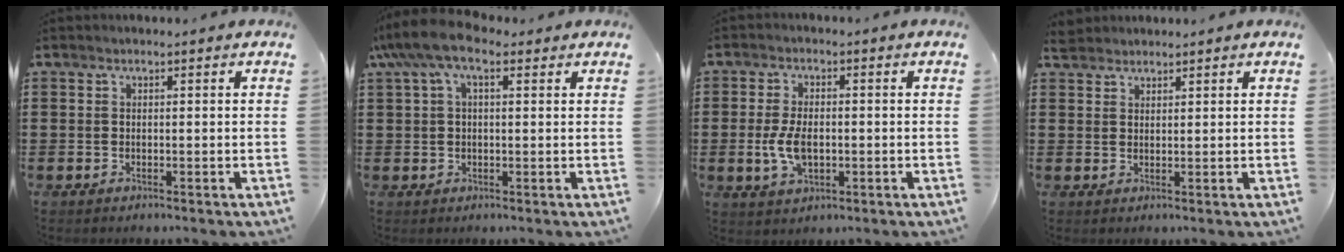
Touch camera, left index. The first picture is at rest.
{"total": 6.7, "force": [3.3, 2.5, 5.2], "torque": [-0.114, 0.007, 0.056]}
{"total": 5.6, "force": [-0.8, 2.9, 4.7], "torque": [-0.105, -0.002, -0.019]}
{"total": 2.0, "force": [1.9, 0.6, 0.0], "torque": [-0.006, 0.003, 0.038]}